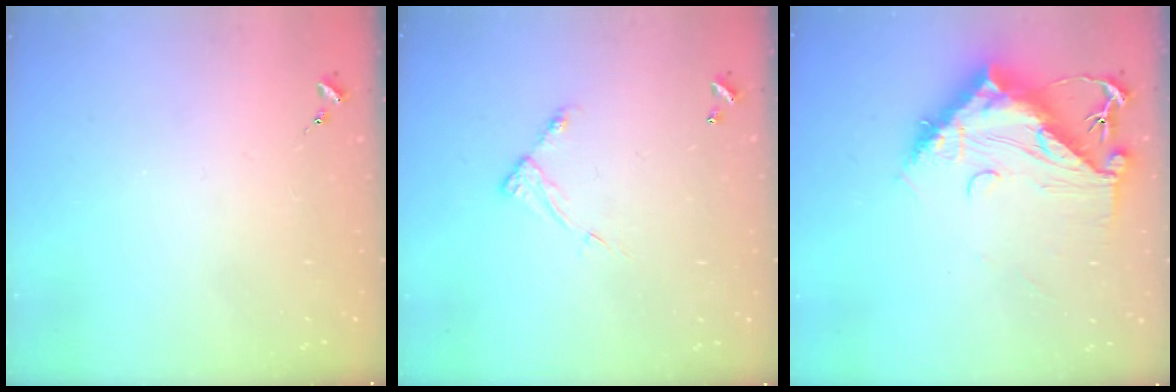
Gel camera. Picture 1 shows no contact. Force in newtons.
{"total": 6.4, "press": 6.4, "slide": 0.6}
{"total": 15.4, "press": 15.3, "slide": 1.6}